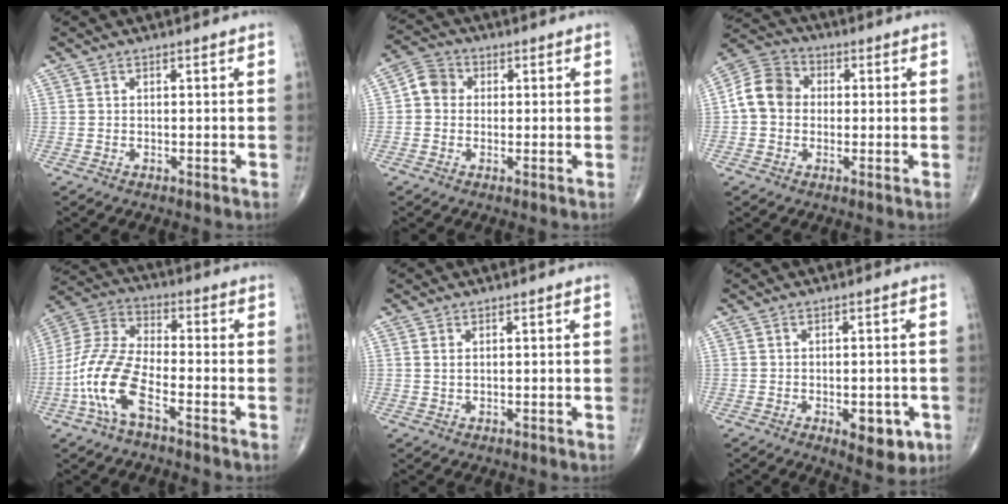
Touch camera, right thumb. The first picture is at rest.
{"total": 4.9, "force": [0.2, 4.3, 2.1], "torque": [-0.023, 0.012, -0.007]}
{"total": 8.8, "force": [0.1, 7.4, 4.8], "torque": [-0.077, 0.026, -0.013]}
{"total": 13.1, "force": [-5.6, 5.2, 10.7], "torque": [-0.238, 0.032, -0.116]}
{"total": 1.2, "force": [0.5, 0.7, 0.8], "torque": [-0.019, 0.000, 0.013]}
{"total": 7.1, "force": [-2.5, 3.5, 5.6], "torque": [-0.054, 0.000, -0.023]}